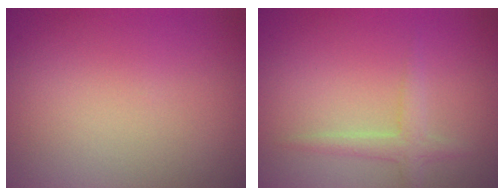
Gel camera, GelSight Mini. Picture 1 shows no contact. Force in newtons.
{"total": 1.9, "press": 1.9, "slide": 0.1}